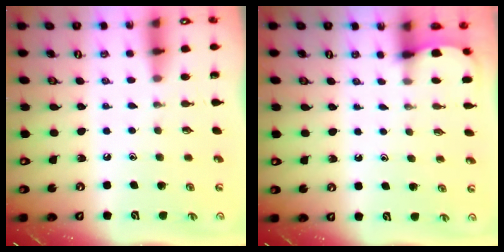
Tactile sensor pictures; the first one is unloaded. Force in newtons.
{"total": 1.3, "press": 1.3, "slide": 0.1}